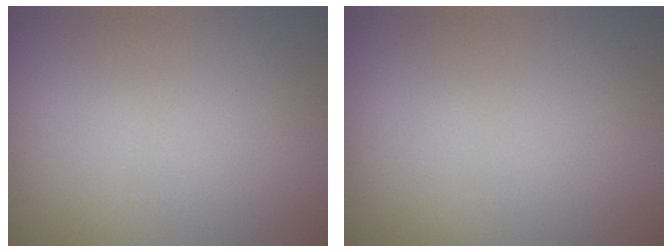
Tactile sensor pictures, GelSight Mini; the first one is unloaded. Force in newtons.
{"total": 0.0}